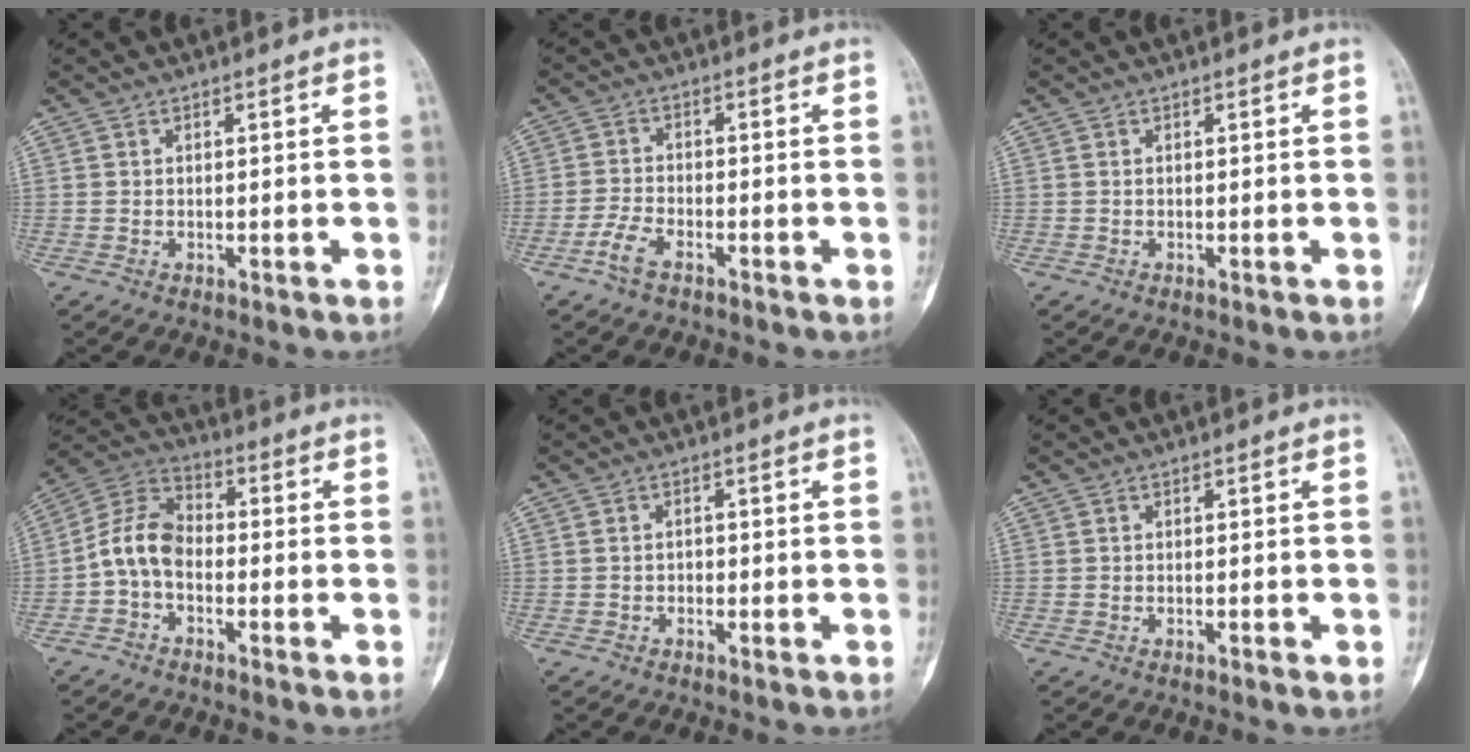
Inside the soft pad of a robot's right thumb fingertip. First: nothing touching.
{"total": 4.0, "force": [-2.7, 1.7, 2.5], "torque": [-0.059, 0.015, -0.054]}
{"total": 0.0}
{"total": 8.7, "force": [-2.1, 5.9, 6.1], "torque": [-0.109, 0.033, -0.056]}
{"total": 1.0, "force": [-0.5, 0.8, 0.4], "torque": [0.004, 0.005, -0.011]}
{"total": 0.8, "force": [-0.3, 0.2, 0.7], "torque": [-0.015, 0.000, -0.004]}